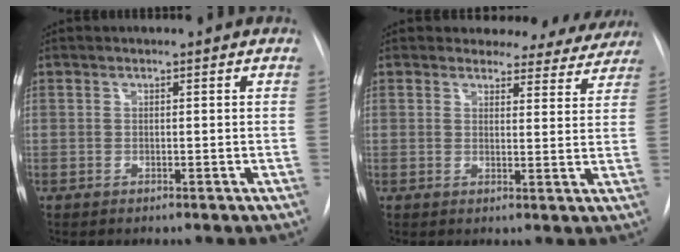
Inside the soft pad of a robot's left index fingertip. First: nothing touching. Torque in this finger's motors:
{"motor_torque": [0.60, -0.39, -0.01, -0.01]}